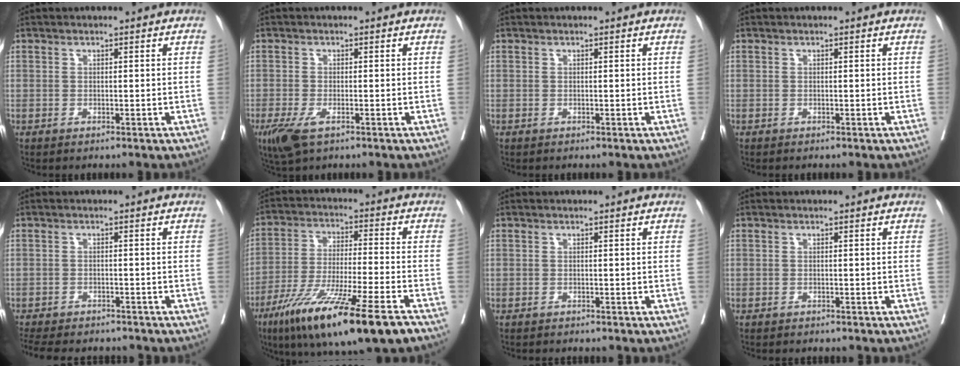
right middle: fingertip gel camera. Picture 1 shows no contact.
{"total": 4.5, "force": [-2.4, 1.5, 3.4], "torque": [-0.071, -0.011, -0.039]}
{"total": 0.0}
{"total": 0.0}
{"total": 12.7, "force": [-11.0, 3.9, 4.9], "torque": [-0.107, -0.009, -0.147]}
{"total": 20.1, "force": [-13.4, 1.2, 15.0], "torque": [-0.228, -0.052, -0.221]}
{"total": 2.6, "force": [-2.3, 0.5, 0.9], "torque": [-0.015, -0.004, -0.029]}
{"total": 3.5, "force": [-3.1, 0.9, 1.4], "torque": [-0.019, -0.005, -0.037]}